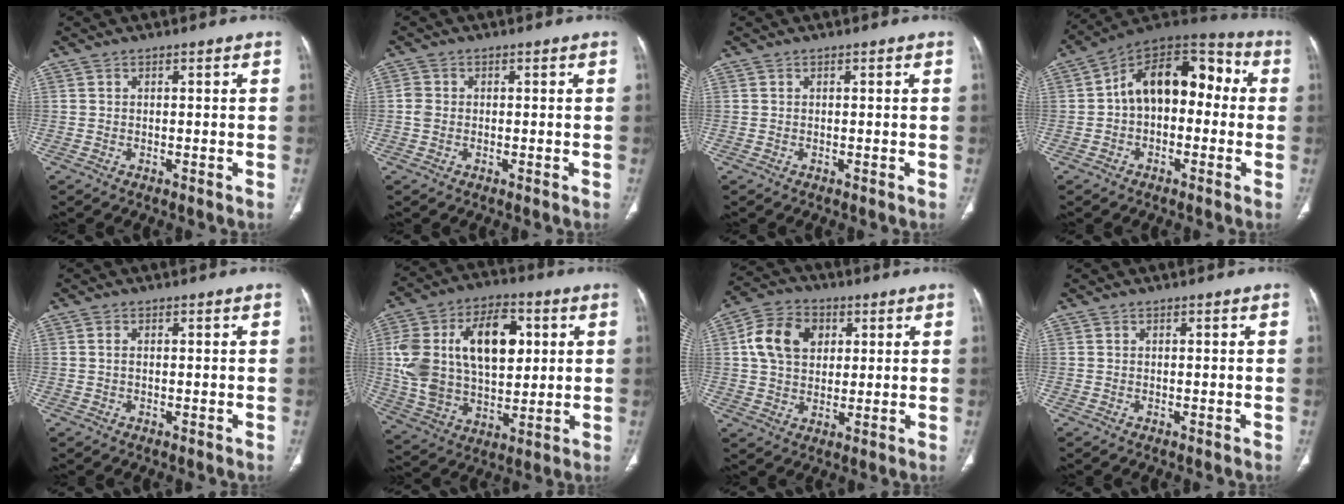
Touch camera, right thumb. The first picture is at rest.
{"total": 1.7, "force": [-0.1, 1.5, 0.9], "torque": [-0.020, 0.004, -0.004]}
{"total": 0.0}
{"total": 16.1, "force": [0.6, 10.3, 12.3], "torque": [-0.147, 0.057, -0.006]}
{"total": 0.9, "force": [0.1, 0.5, 0.7], "torque": [-0.018, 0.005, 0.004]}
{"total": 23.8, "force": [4.8, 14.5, 18.3], "torque": [-0.314, 0.006, 0.089]}
{"total": 11.3, "force": [2.9, 8.5, 6.9], "torque": [-0.110, 0.006, 0.046]}
{"total": 0.0}